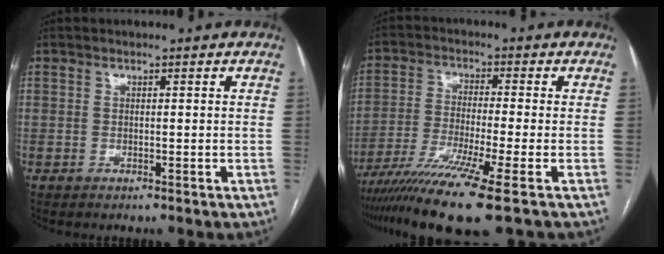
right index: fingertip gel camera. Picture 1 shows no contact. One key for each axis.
{"total": 12.0, "fx": -8.1, "fy": -1.5, "fz": 8.7, "tx": -0.159, "ty": -0.032, "tz": -0.138}